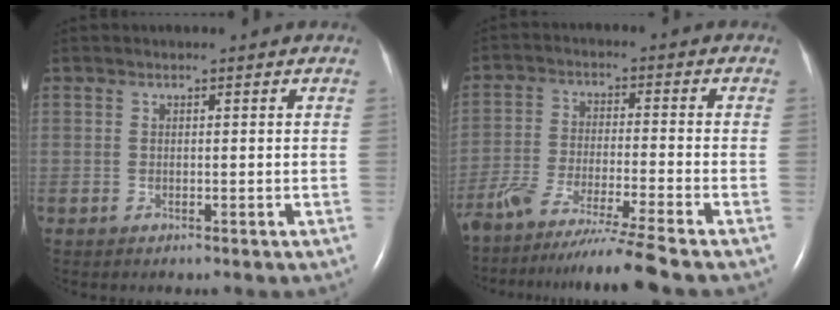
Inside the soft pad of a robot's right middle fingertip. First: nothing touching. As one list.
[{"total": 12.7, "force": [-10.8, -2.6, 6.1], "torque": [-0.091, -0.040, -0.182]}]